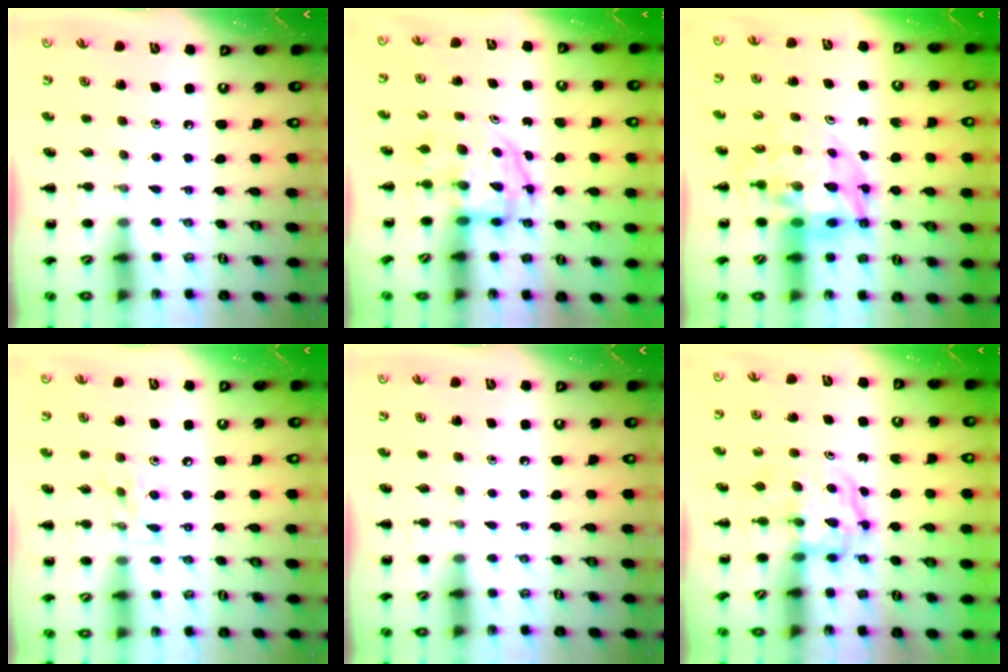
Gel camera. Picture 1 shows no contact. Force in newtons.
{"total": 3.3, "press": 3.3, "slide": 0.5}
{"total": 11.1, "press": 10.5, "slide": 3.6}
{"total": 5.9, "press": 5.8, "slide": 1.0}
{"total": 0.0}
{"total": 3.7, "press": 3.7, "slide": 0.4}